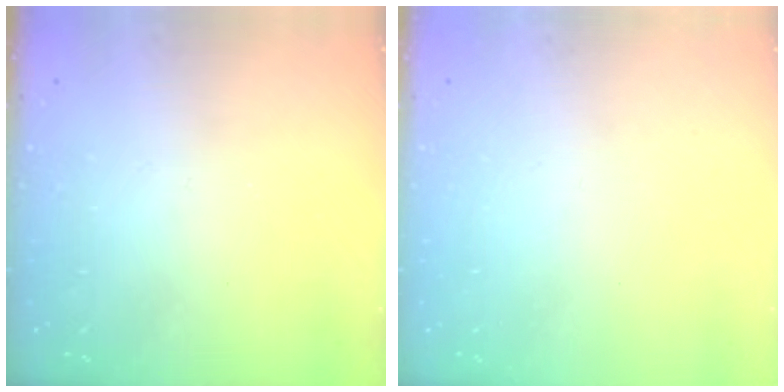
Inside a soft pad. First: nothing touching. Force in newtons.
{"total": 0.0}